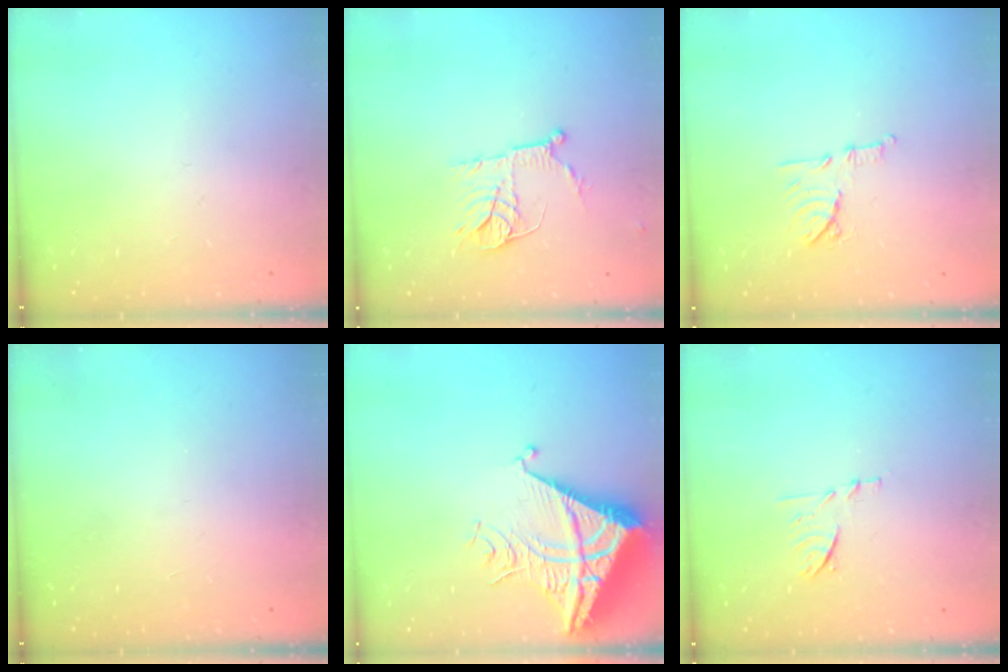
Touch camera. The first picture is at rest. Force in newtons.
{"total": 11.2, "press": 11.1, "slide": 0.7}
{"total": 9.5, "press": 9.5, "slide": 0.8}
{"total": 1.6, "press": 1.6, "slide": 0.1}
{"total": 7.8, "press": 7.8, "slide": 0.7}
{"total": 6.9, "press": 6.8, "slide": 1.0}